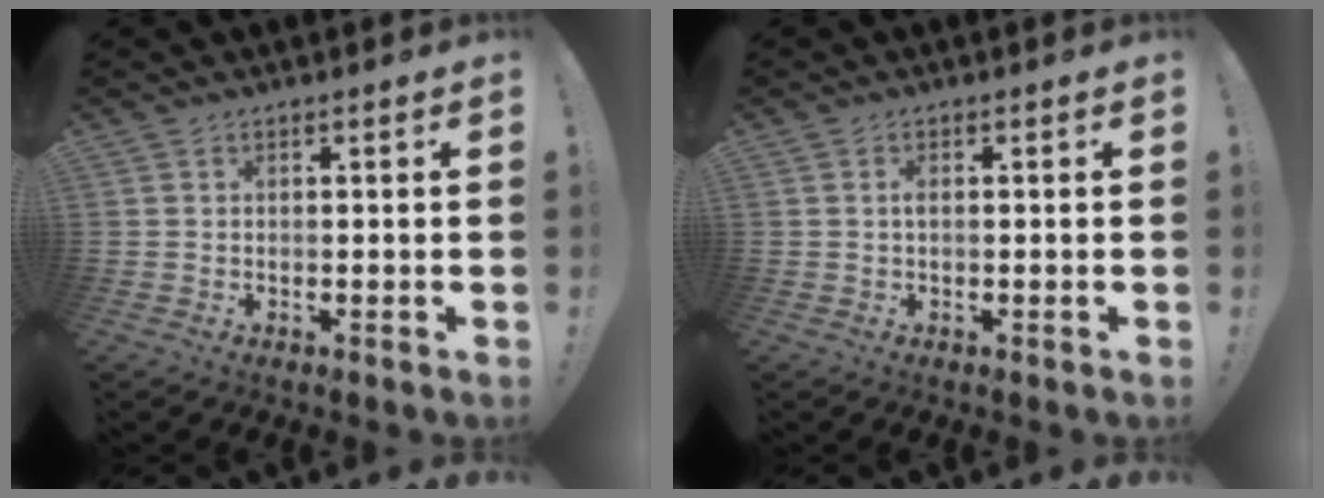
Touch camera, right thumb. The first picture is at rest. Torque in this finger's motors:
{"motor_torque": [-0.05, 0.13, 0.25, -0.12, 0.04]}